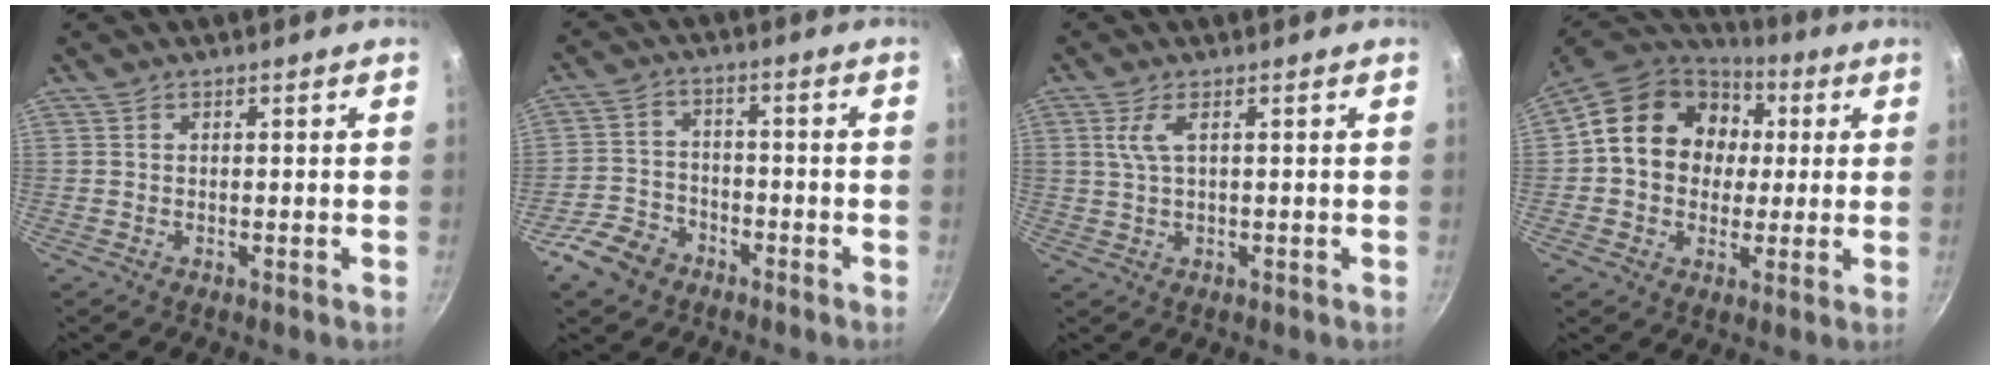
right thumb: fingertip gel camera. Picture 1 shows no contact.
{"total": 7.6, "force": [-4.8, 5.2, 3.0], "torque": [-0.048, 0.037, -0.092]}
{"total": 3.3, "force": [1.1, 0.9, 3.0], "torque": [-0.071, 0.002, 0.025]}
{"total": 18.2, "force": [2.8, 15.0, 9.8], "torque": [-0.139, 0.028, 0.035]}